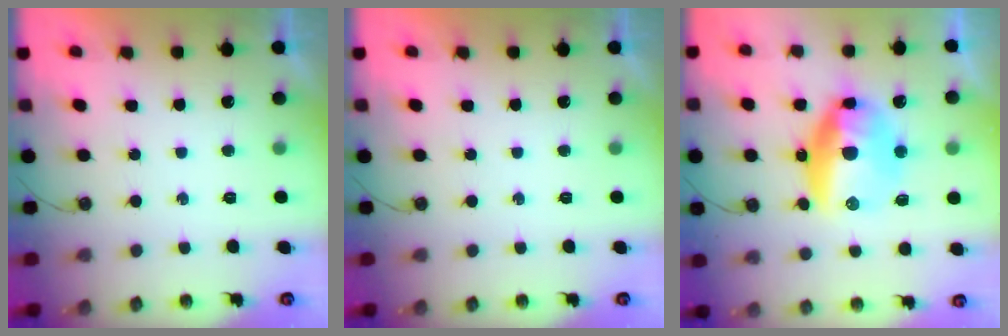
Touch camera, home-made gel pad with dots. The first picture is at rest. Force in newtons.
{"total": 0.0}
{"total": 15.2, "press": 15.1, "slide": 1.6}